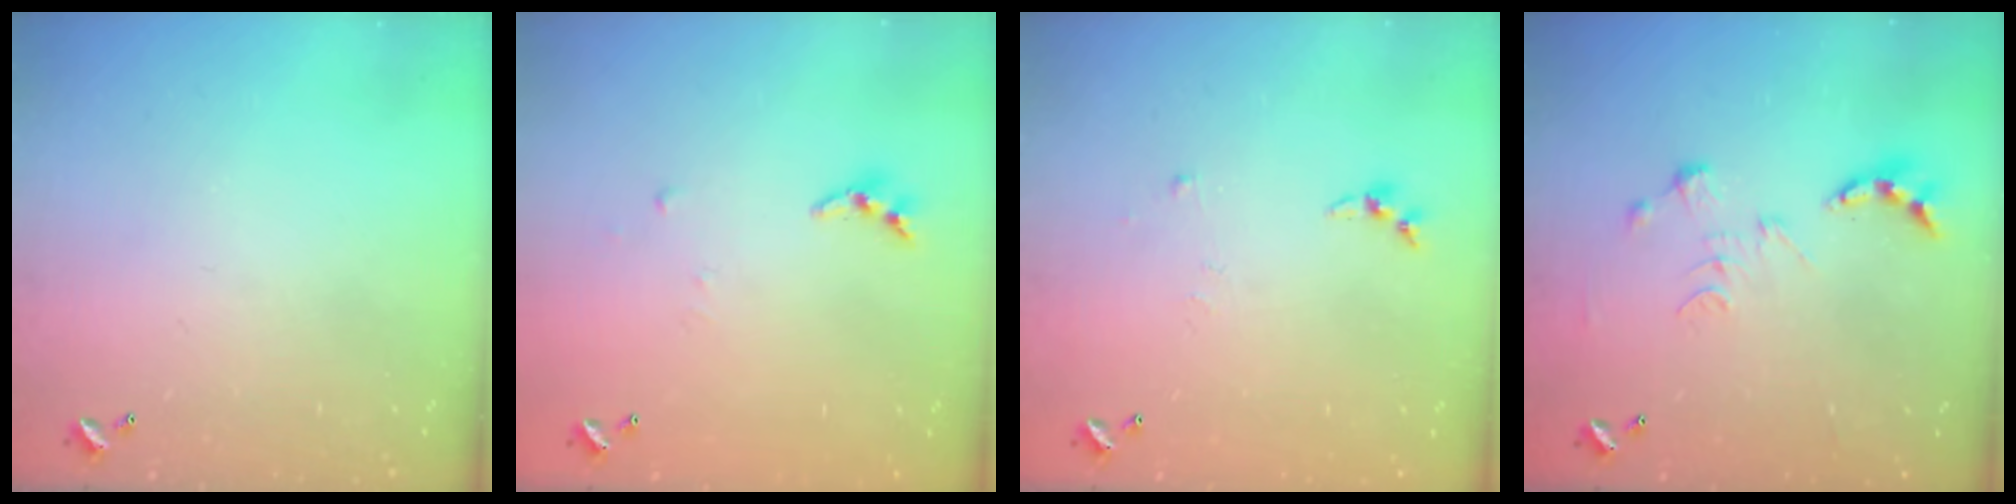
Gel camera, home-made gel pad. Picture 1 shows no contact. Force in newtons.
{"total": 4.6, "press": 4.5, "slide": 0.5}
{"total": 3.3, "press": 3.3, "slide": 0.5}
{"total": 0.0}